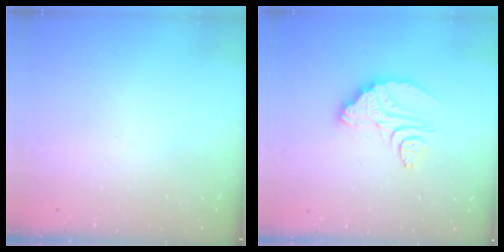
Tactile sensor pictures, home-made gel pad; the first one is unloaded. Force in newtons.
{"total": 11.9, "press": 11.9, "slide": 1.0}